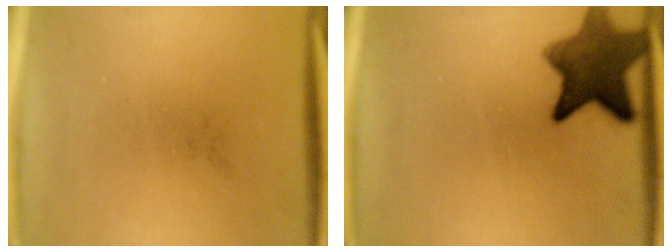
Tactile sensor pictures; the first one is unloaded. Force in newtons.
{"total": 9.5}